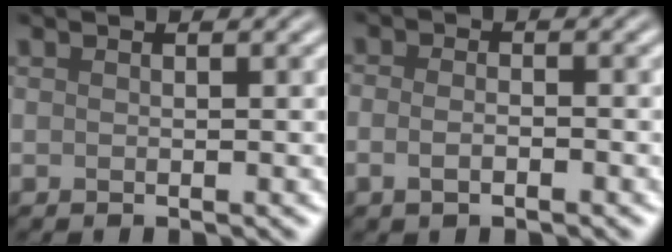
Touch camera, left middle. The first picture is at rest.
{"total": 2.0, "force": [-0.7, 1.2, 1.4], "torque": [-0.019, -0.001, -0.020]}